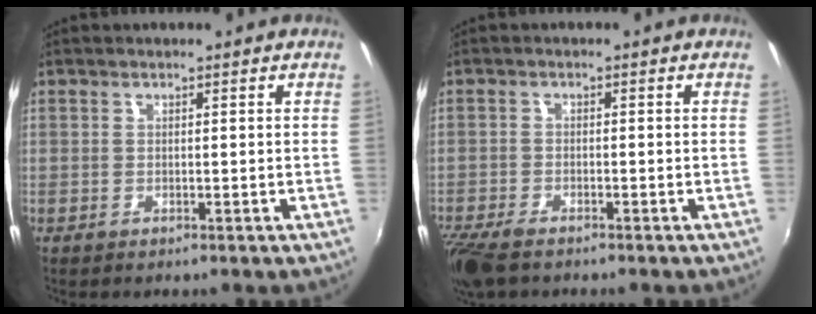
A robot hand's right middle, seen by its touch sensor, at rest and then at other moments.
{"total": 7.0, "force": [-5.5, 2.1, 3.9], "torque": [-0.103, -0.033, -0.106]}